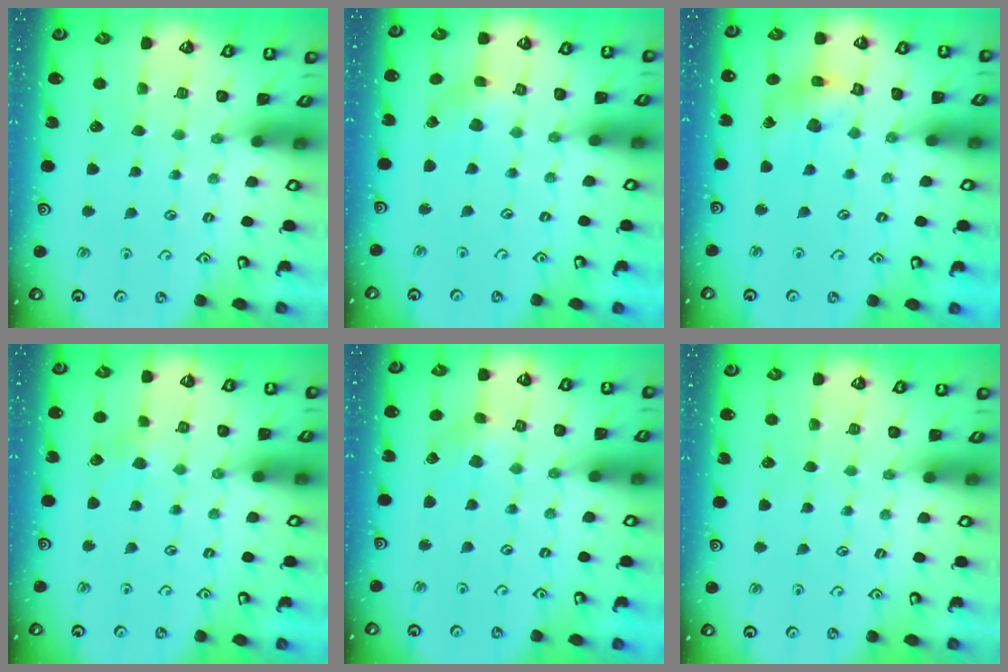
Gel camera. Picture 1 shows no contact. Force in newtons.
{"total": 2.9, "press": 2.8, "slide": 0.3}
{"total": 10.8, "press": 10.7, "slide": 1.4}
{"total": 2.1, "press": 2.1, "slide": 0.3}
{"total": 1.8, "press": 1.8, "slide": 0.2}
{"total": 0.0}